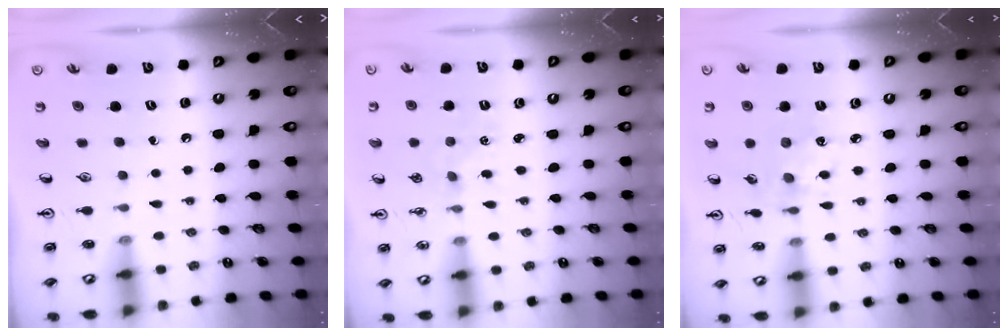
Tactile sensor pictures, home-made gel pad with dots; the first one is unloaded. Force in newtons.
{"total": 3.0, "press": 3.0, "slide": 0.4}
{"total": 4.0, "press": 3.8, "slide": 1.2}